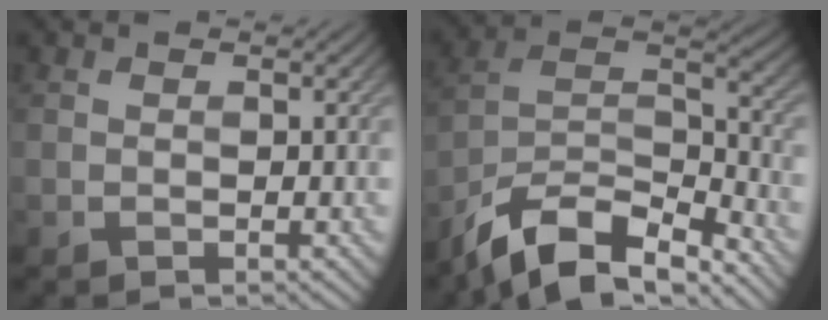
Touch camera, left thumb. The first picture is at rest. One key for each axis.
{"total": 12.8, "fx": -9.8, "fy": 4.3, "fz": 6.9, "tx": -0.144, "ty": -0.016, "tz": -0.182}